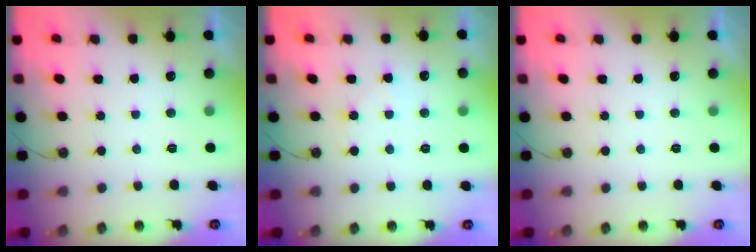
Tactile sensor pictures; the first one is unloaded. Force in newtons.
{"total": 3.7, "press": 3.7, "slide": 0.6}
{"total": 0.0}